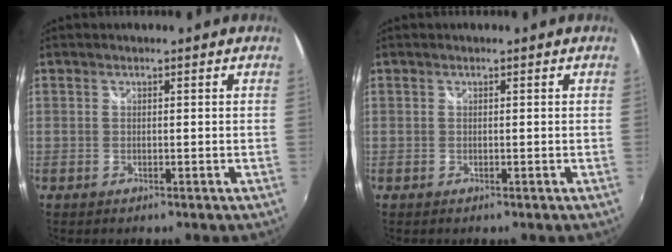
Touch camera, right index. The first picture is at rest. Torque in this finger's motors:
{"motor_torque": [0.00, 0.00, 0.00, 0.01]}